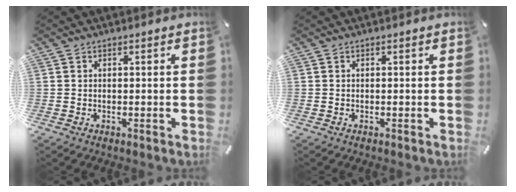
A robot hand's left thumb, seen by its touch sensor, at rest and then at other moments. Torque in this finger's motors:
{"motor_torque": [0.00, 0.00, -0.01, 0.01, 0.00]}